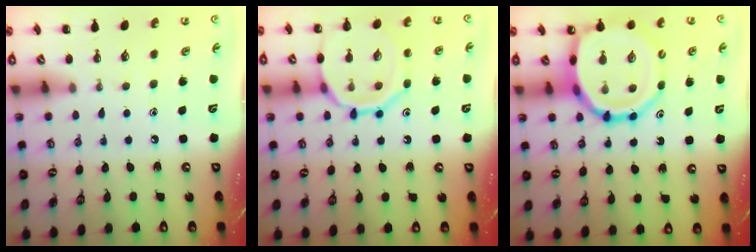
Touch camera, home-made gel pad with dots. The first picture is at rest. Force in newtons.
{"total": 12.8, "press": 12.8, "slide": 0.8}
{"total": 15.9, "press": 15.5, "slide": 3.5}